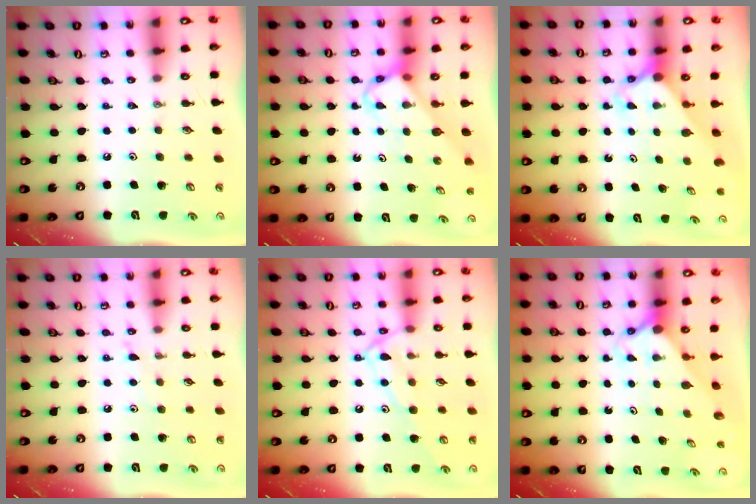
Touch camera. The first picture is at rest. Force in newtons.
{"total": 3.8, "press": 3.8, "slide": 0.2}
{"total": 2.5, "press": 2.5, "slide": 0.2}
{"total": 4.0, "press": 4.0, "slide": 0.6}
{"total": 12.9, "press": 12.8, "slide": 0.9}
{"total": 2.1, "press": 2.1, "slide": 0.2}